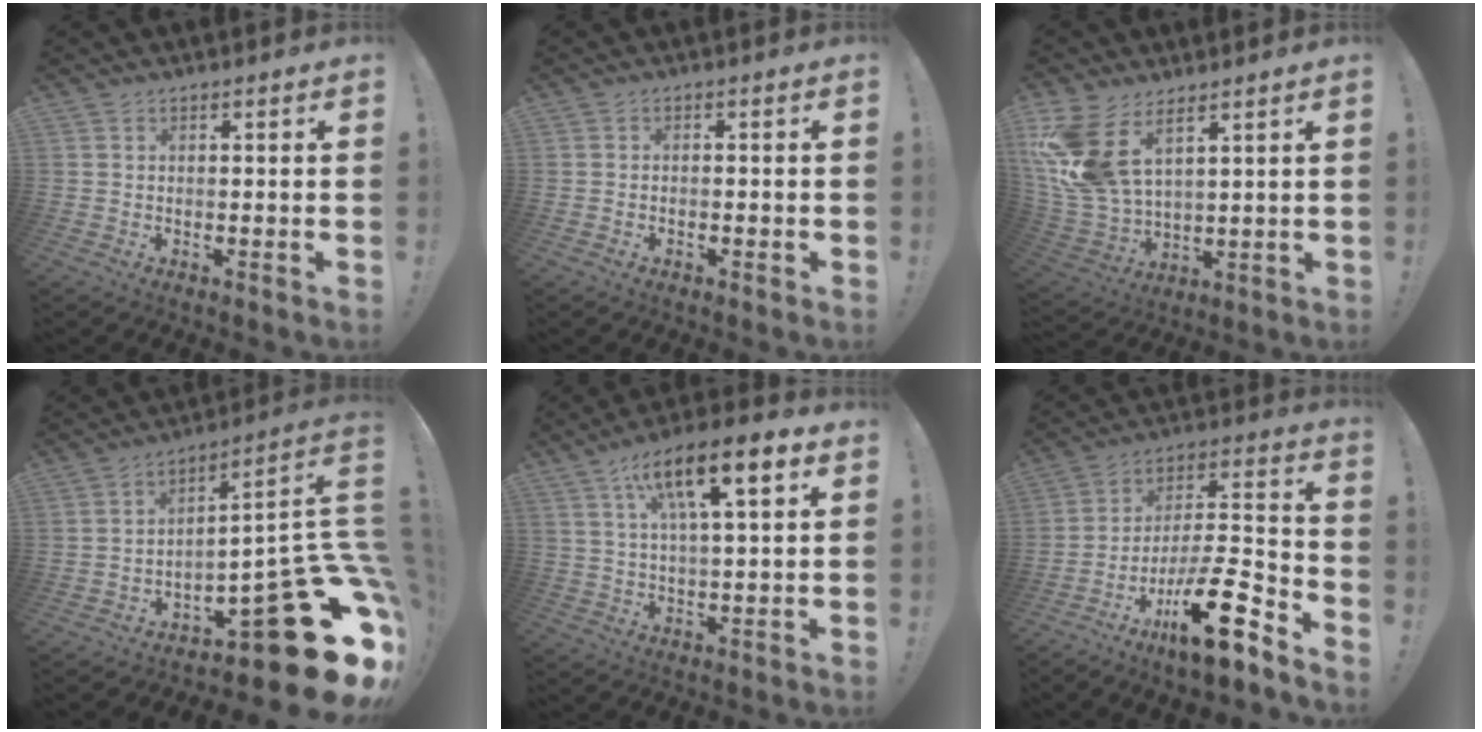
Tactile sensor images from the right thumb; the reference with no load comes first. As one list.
[{"total": 0.9, "force": [-0.5, 0.5, 0.5], "torque": [-0.007, 0.001, -0.009]}, {"total": 14.6, "force": [7.1, 8.2, 9.8], "torque": [-0.204, -0.042, 0.136]}, {"total": 23.4, "force": [-10.7, 6.8, 19.7], "torque": [-0.206, 0.022, -0.159]}, {"total": 13.7, "force": [5.9, 3.8, 11.7], "torque": [-0.178, -0.017, 0.088]}, {"total": 18.6, "force": [-11.4, 4.1, 14.1], "torque": [-0.222, 0.060, -0.193]}]